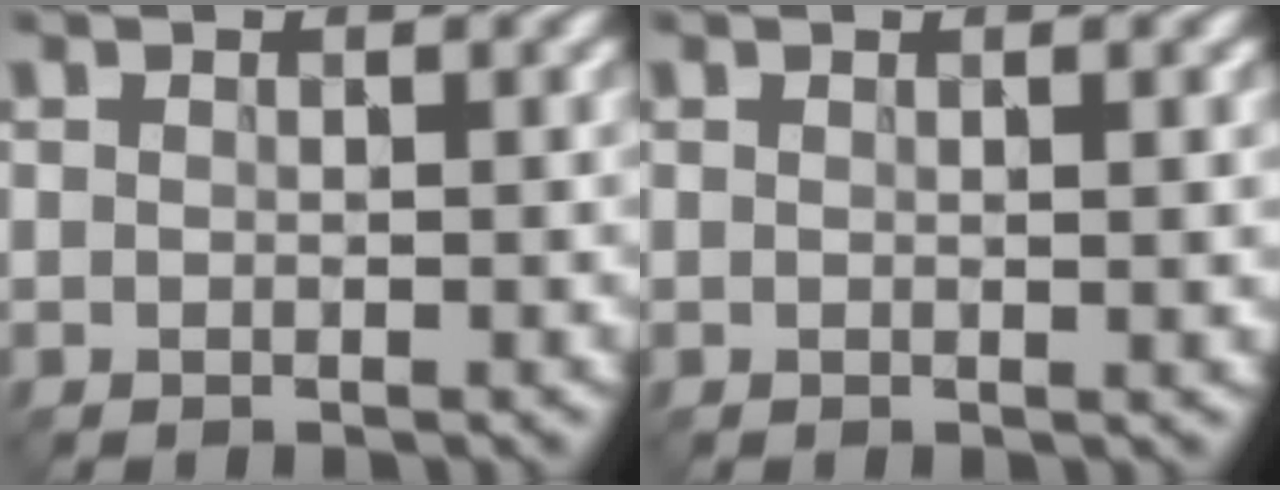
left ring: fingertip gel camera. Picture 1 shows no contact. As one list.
[{"total": 1.2, "force": [0.4, 0.2, 1.1], "torque": [-0.015, 0.003, 0.003]}]